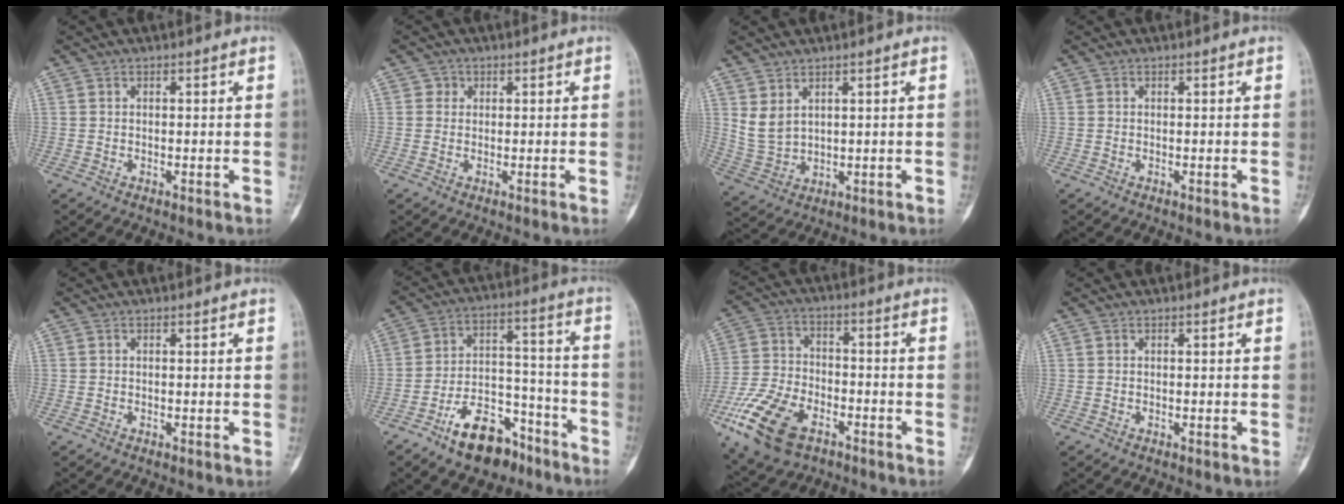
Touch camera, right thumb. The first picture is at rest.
{"total": 1.4, "force": [0.4, 1.4, 0.2], "torque": [0.011, 0.002, 0.002]}
{"total": 5.2, "force": [2.6, 3.0, 3.3], "torque": [-0.061, -0.015, 0.069]}
{"total": 0.0}
{"total": 0.0}
{"total": 14.1, "force": [-9.3, 7.4, 7.5], "torque": [-0.094, 0.085, -0.156]}
{"total": 15.9, "force": [-8.1, 8.8, 10.4], "torque": [-0.211, 0.018, -0.152]}
{"total": 0.0}